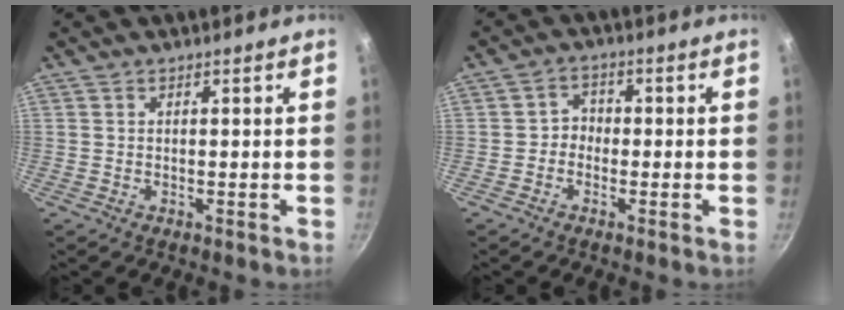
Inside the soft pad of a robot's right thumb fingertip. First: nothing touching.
{"total": 2.8, "force": [-0.9, 2.4, 1.0], "torque": [0.001, 0.017, -0.025]}